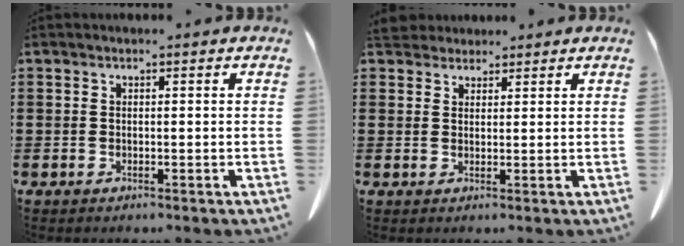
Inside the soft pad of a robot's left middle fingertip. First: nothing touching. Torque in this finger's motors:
{"motor_torque": [1.19, 0.95, 0.01, 0.02]}